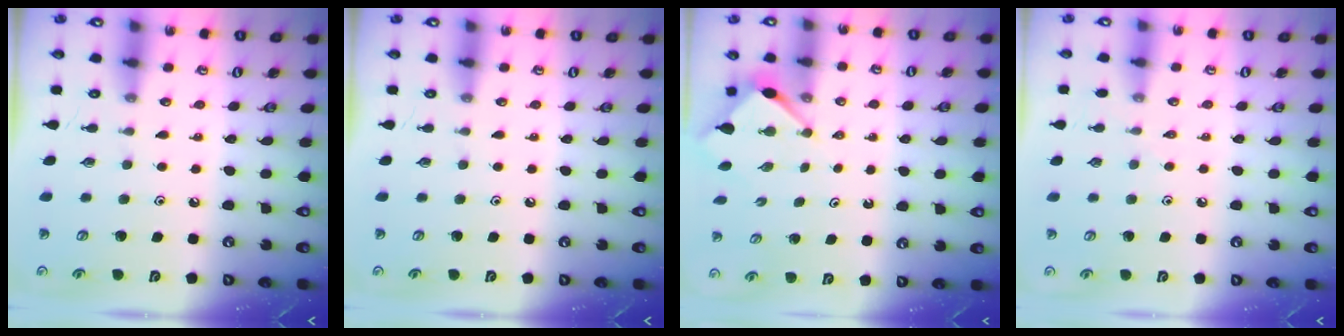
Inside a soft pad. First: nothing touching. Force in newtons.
{"total": 0.0}
{"total": 3.3, "press": 3.3, "slide": 0.3}
{"total": 4.9, "press": 4.8, "slide": 0.7}